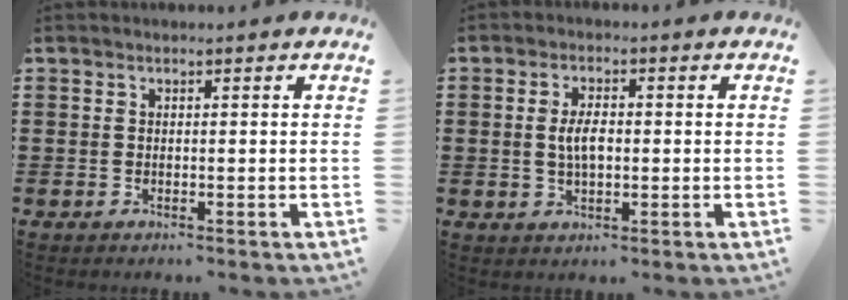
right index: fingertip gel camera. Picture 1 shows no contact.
{"total": 4.1, "force": [0.1, 1.9, 3.7], "torque": [-0.073, 0.006, 0.000]}